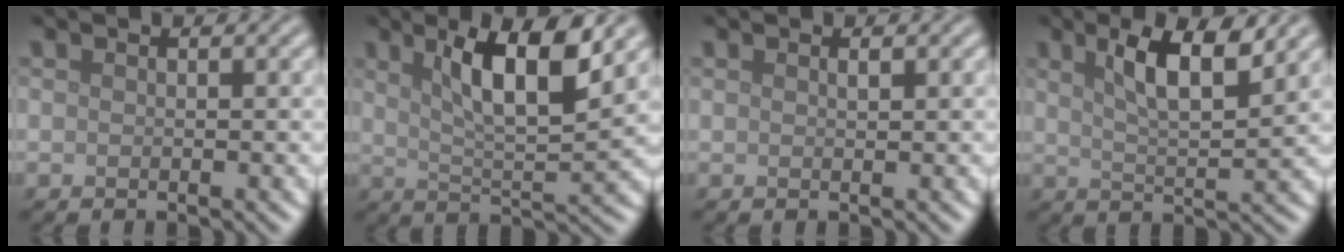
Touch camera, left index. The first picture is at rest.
{"total": 7.6, "force": [3.4, 1.8, 6.6], "torque": [-0.107, -0.001, 0.058]}
{"total": 0.5, "force": [0.3, 0.1, 0.4], "torque": [-0.007, 0.000, 0.006]}
{"total": 5.7, "force": [2.8, 1.5, 4.8], "torque": [-0.080, 0.001, 0.045]}